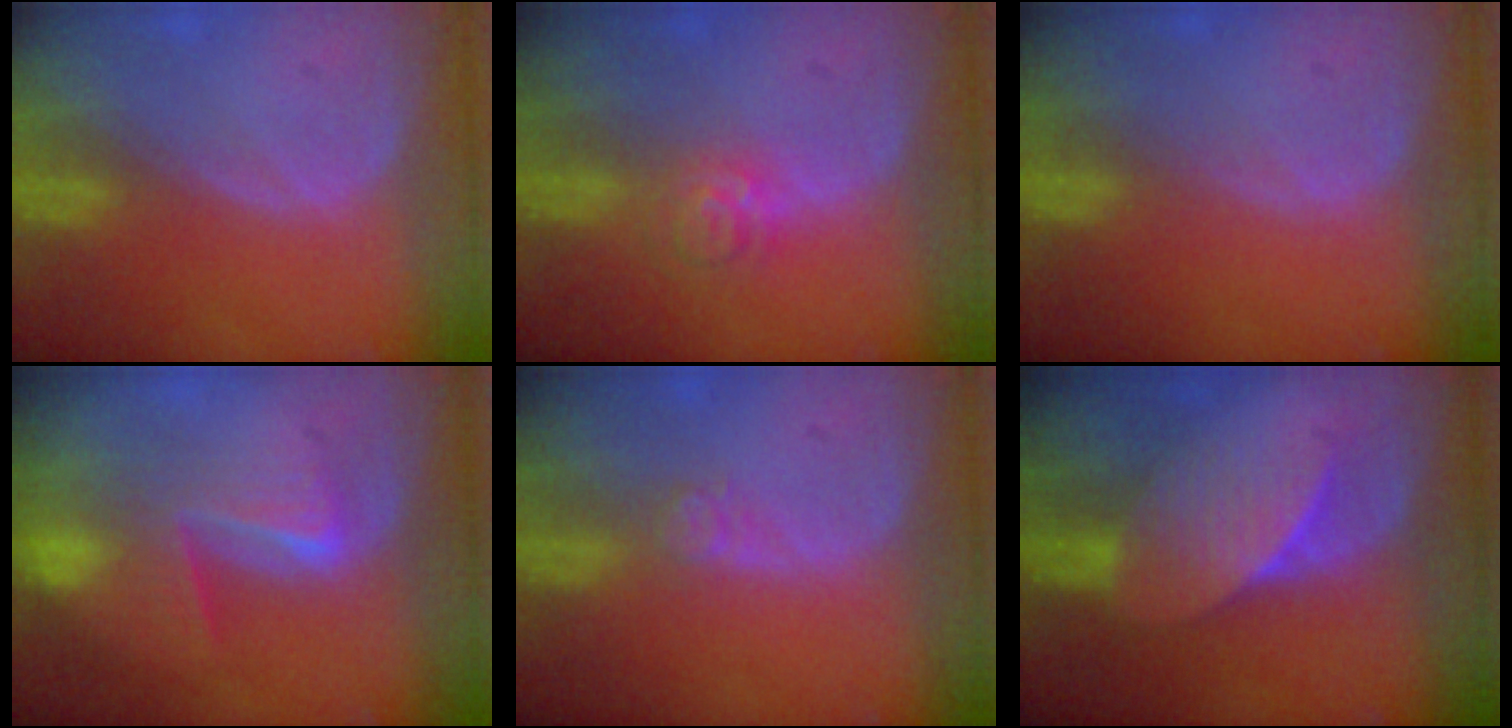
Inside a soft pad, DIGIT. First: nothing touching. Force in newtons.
{"total": 3.9, "press": 3.6, "slide": 1.6}
{"total": 0.0}
{"total": 7.4, "press": 7.1, "slide": 2.2}
{"total": 2.4, "press": 2.0, "slide": 1.3}
{"total": 7.3, "press": 6.8, "slide": 2.7}